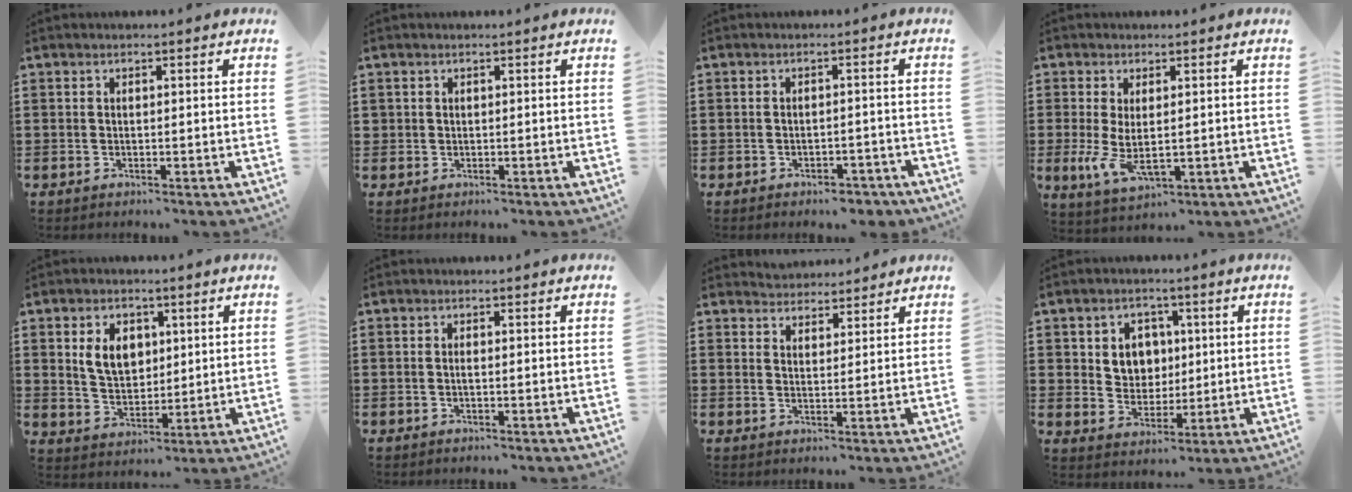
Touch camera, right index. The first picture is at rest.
{"total": 0.7, "force": [0.3, 0.6, 0.1], "torque": [-0.003, 0.003, 0.005]}
{"total": 2.4, "force": [-2.4, 0.5, 0.3], "torque": [-0.012, -0.001, -0.050]}
{"total": 5.7, "force": [0.1, 2.5, 5.1], "torque": [-0.122, -0.009, -0.001]}
{"total": 6.2, "force": [1.7, 4.4, 4.0], "torque": [-0.093, 0.008, 0.025]}
{"total": 0.5, "force": [-0.2, 0.1, 0.5], "torque": [-0.009, -0.003, -0.002]}
{"total": 2.6, "force": [2.5, 0.4, -0.6], "torque": [0.003, -0.002, 0.051]}
{"total": 5.4, "force": [1.2, 4.9, 2.1], "torque": [-0.047, 0.009, 0.017]}